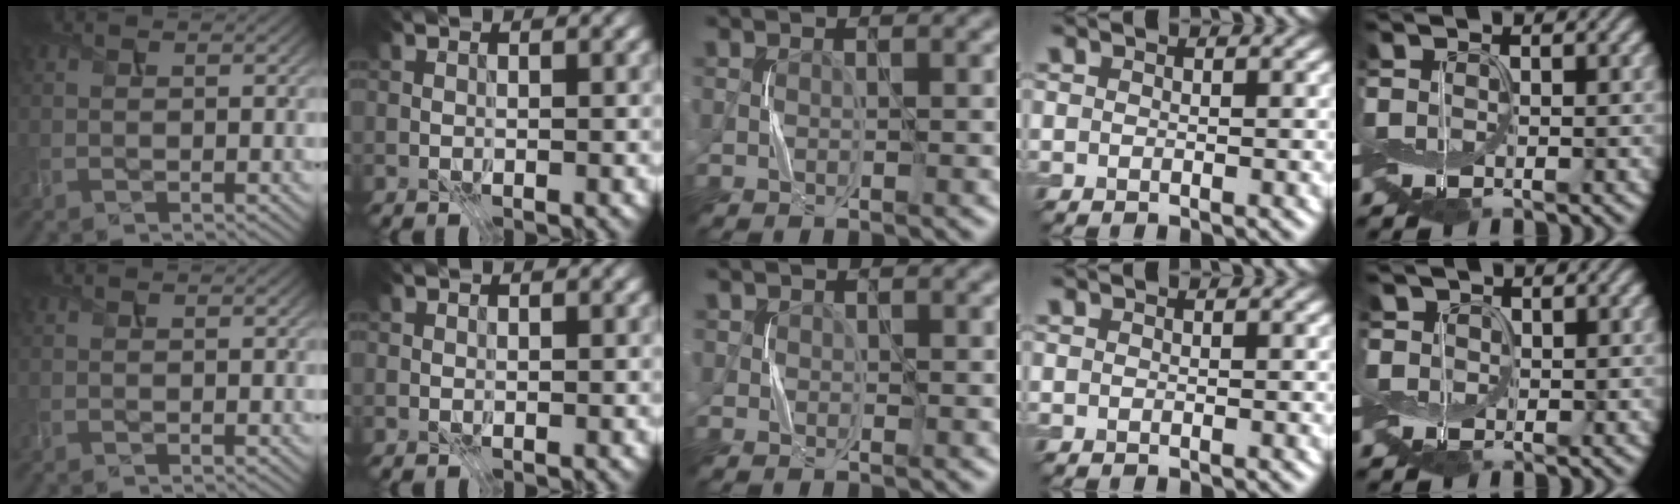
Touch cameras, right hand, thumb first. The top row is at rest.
{"middle": {"total": 0.8, "force": [0.3, 0.7, 0.2], "torque": [-0.001, -0.002, 0.006]}, "little": {"total": 0.9, "force": [0.3, 0.8, -0.2], "torque": [0.003, -0.002, -0.002]}}